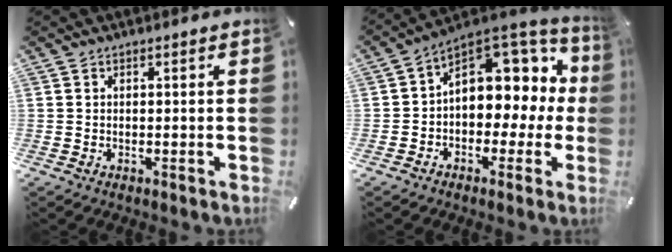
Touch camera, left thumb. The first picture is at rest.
{"total": 10.5, "force": [3.6, 8.2, 5.6], "torque": [-0.068, -0.038, 0.067]}